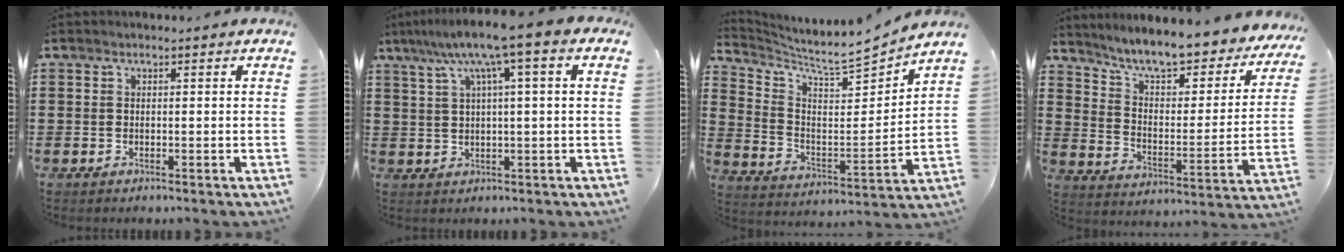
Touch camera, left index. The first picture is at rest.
{"total": 7.9, "force": [3.1, 0.2, 7.2], "torque": [-0.146, -0.002, 0.048]}
{"total": 6.3, "force": [5.8, 1.0, 2.3], "torque": [-0.074, -0.047, 0.091]}
{"total": 7.7, "force": [7.0, 0.6, 3.2], "torque": [-0.084, -0.052, 0.114]}